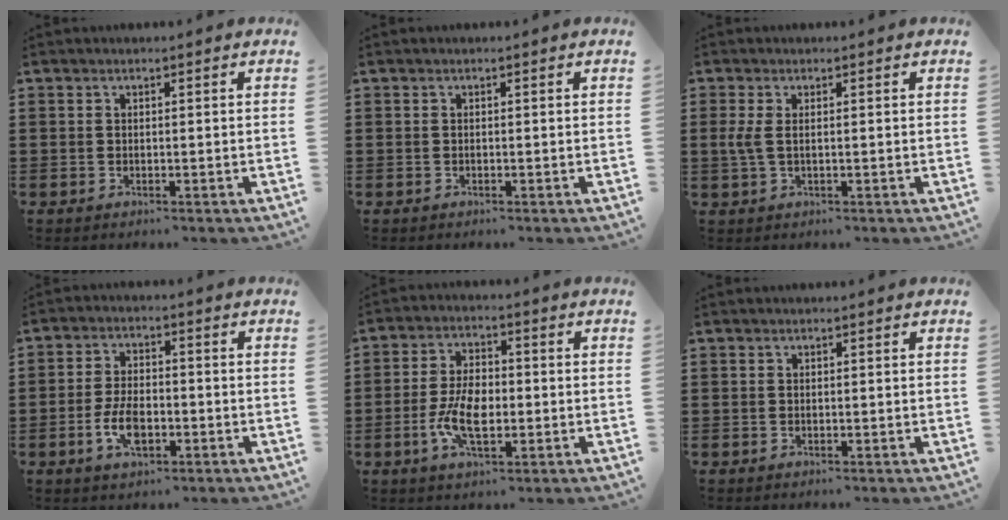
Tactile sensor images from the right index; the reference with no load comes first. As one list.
[{"total": 0.0}, {"total": 2.4, "force": [0.1, 0.9, 2.2], "torque": [-0.059, -0.003, -0.004]}, {"total": 5.8, "force": [-1.9, 2.8, 4.7], "torque": [-0.107, -0.004, -0.037]}, {"total": 7.1, "force": [-1.6, 3.7, 5.8], "torque": [-0.130, 0.001, -0.034]}, {"total": 0.0}]